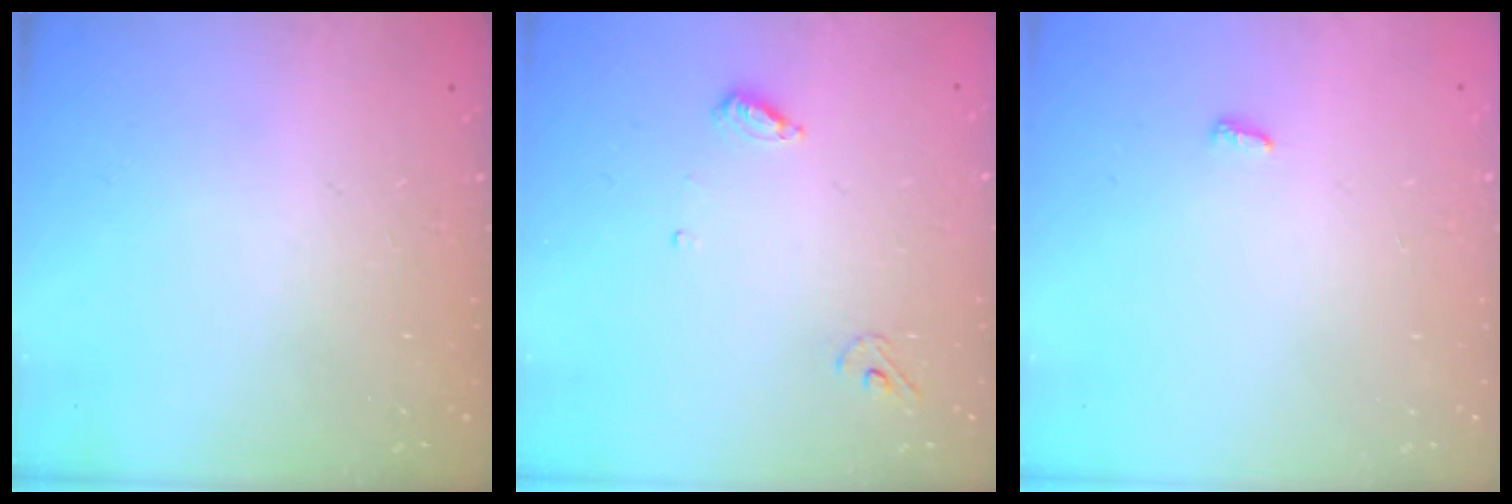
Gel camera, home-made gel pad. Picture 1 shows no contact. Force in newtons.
{"total": 5.9, "press": 5.9, "slide": 0.6}
{"total": 2.8, "press": 2.8, "slide": 0.5}